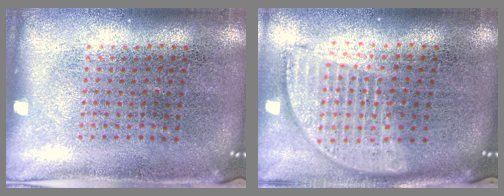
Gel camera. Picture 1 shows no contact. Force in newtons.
{"total": 1.8, "press": 1.5, "slide": 1.0}